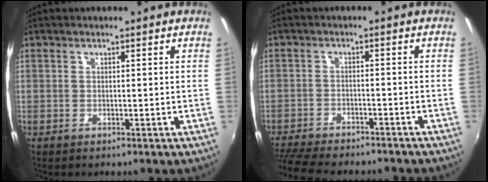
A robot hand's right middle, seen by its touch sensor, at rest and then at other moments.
{"total": 14.2, "force": [-12.3, 3.4, 6.1], "torque": [-0.141, -0.028, -0.191]}